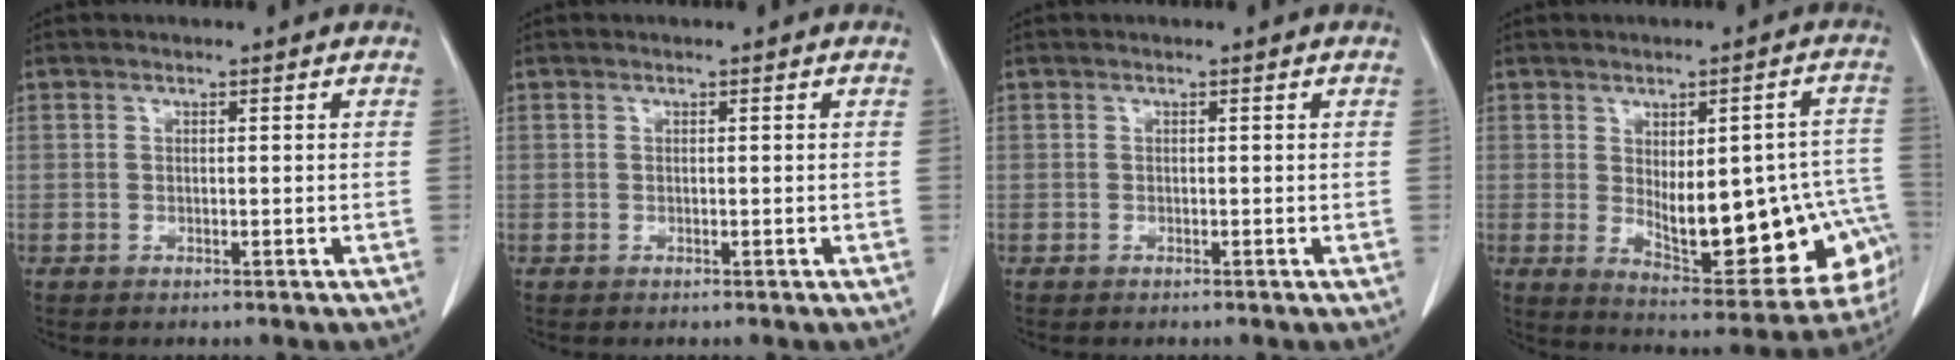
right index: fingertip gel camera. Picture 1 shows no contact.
{"total": 0.0}
{"total": 0.0}
{"total": 19.2, "force": [-3.3, 7.3, 17.5], "torque": [-0.162, 0.022, -0.011]}